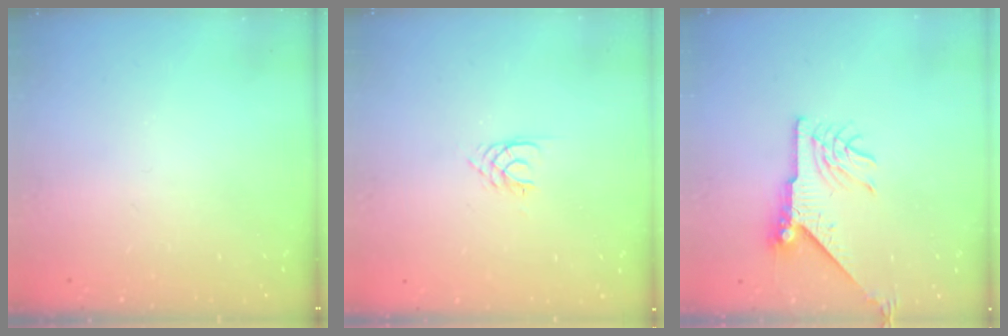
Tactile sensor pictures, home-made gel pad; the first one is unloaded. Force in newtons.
{"total": 1.7, "press": 1.7, "slide": 0.2}
{"total": 11.2, "press": 11.2, "slide": 1.0}